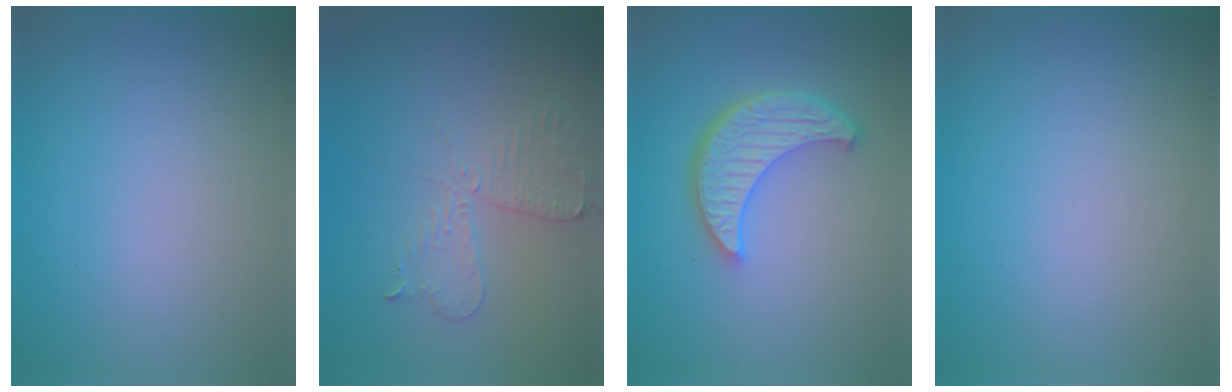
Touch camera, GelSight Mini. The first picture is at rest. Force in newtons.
{"total": 2.7, "press": 2.4, "slide": 1.1}
{"total": 5.5, "press": 4.2, "slide": 3.6}
{"total": 0.0}